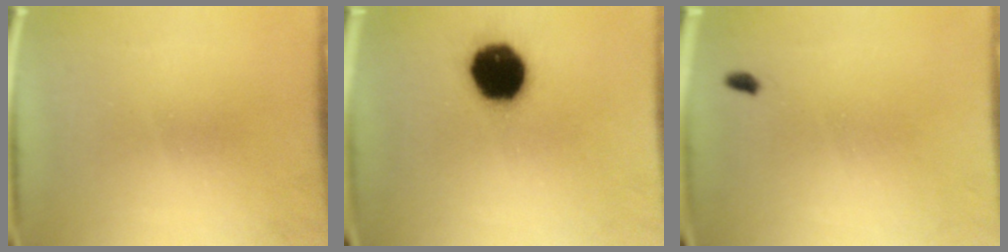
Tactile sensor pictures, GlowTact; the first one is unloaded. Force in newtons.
{"total": 16.9}
{"total": 1.1}